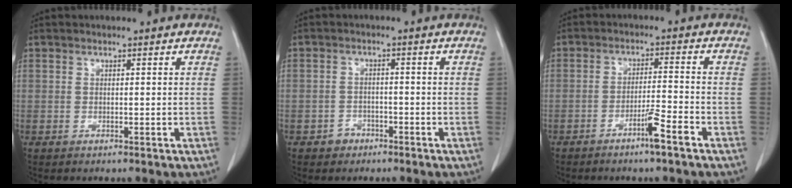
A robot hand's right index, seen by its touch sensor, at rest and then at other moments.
{"total": 2.4, "force": [-1.5, 1.9, 0.3], "torque": [-0.002, 0.009, -0.025]}
{"total": 4.7, "force": [-3.0, -0.4, 3.6], "torque": [-0.060, -0.004, -0.056]}